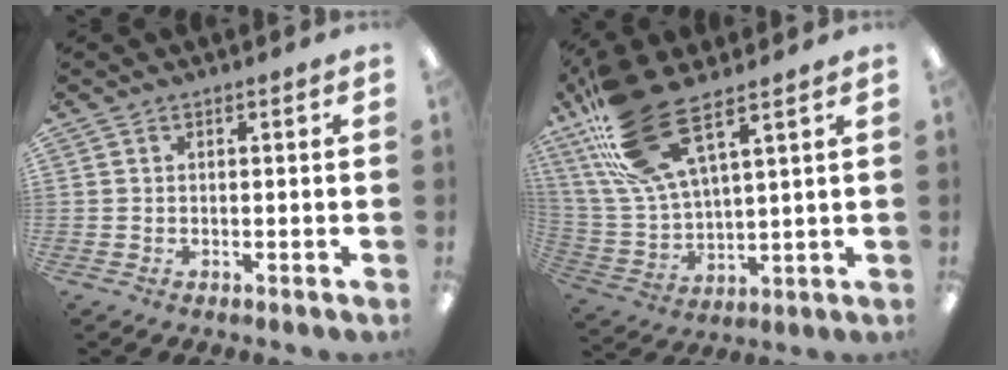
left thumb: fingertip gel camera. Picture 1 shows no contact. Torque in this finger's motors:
{"motor_torque": [0.37, 0.38, 1.35, -1.41, 0.23]}